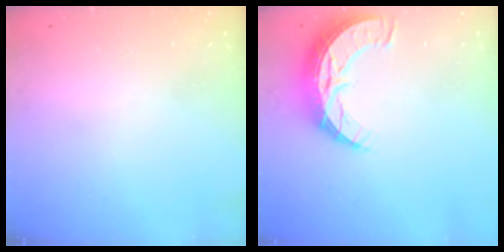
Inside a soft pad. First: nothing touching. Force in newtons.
{"total": 10.6, "press": 10.6, "slide": 0.8}